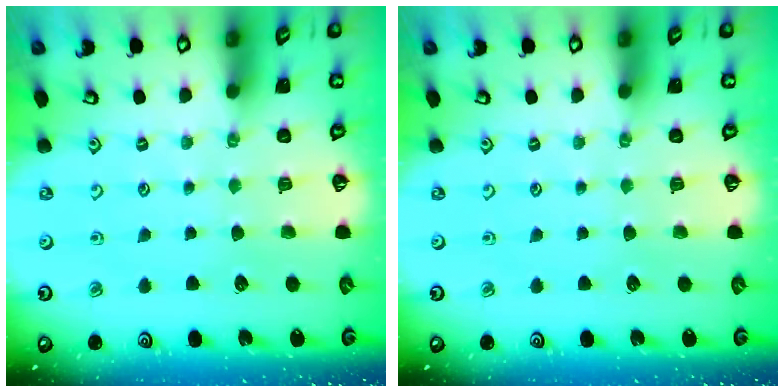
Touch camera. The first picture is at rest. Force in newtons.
{"total": 0.0}